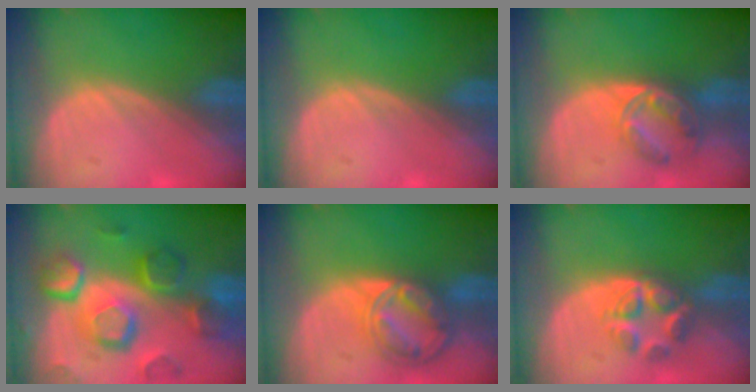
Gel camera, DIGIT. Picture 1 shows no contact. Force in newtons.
{"total": 0.0}
{"total": 6.7, "press": 5.9, "slide": 3.2}
{"total": 12.3, "press": 10.6, "slide": 6.2}
{"total": 8.7, "press": 7.4, "slide": 4.6}
{"total": 5.5, "press": 5.2, "slide": 1.7}